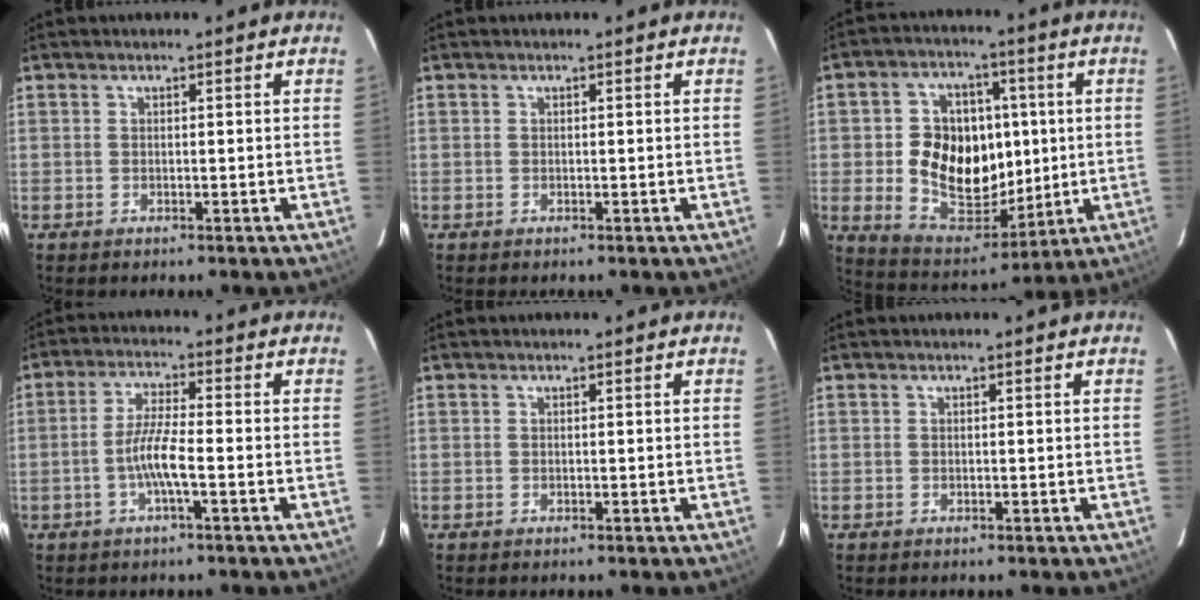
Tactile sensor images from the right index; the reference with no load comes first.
{"total": 0.0}
{"total": 16.8, "force": [0.0, 12.7, 11.0], "torque": [-0.227, 0.010, 0.019]}
{"total": 5.8, "force": [-2.0, 0.4, 5.5], "torque": [-0.113, 0.002, -0.040]}
{"total": 0.0}
{"total": 0.0}